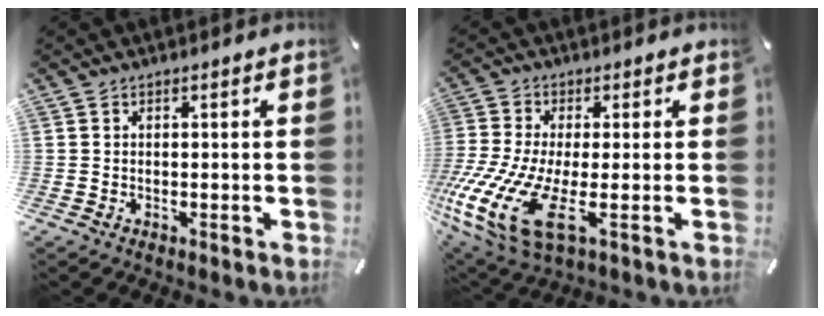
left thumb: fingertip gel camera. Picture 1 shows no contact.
{"total": 15.6, "force": [-3.0, 6.4, 13.9], "torque": [-0.307, -0.020, -0.043]}